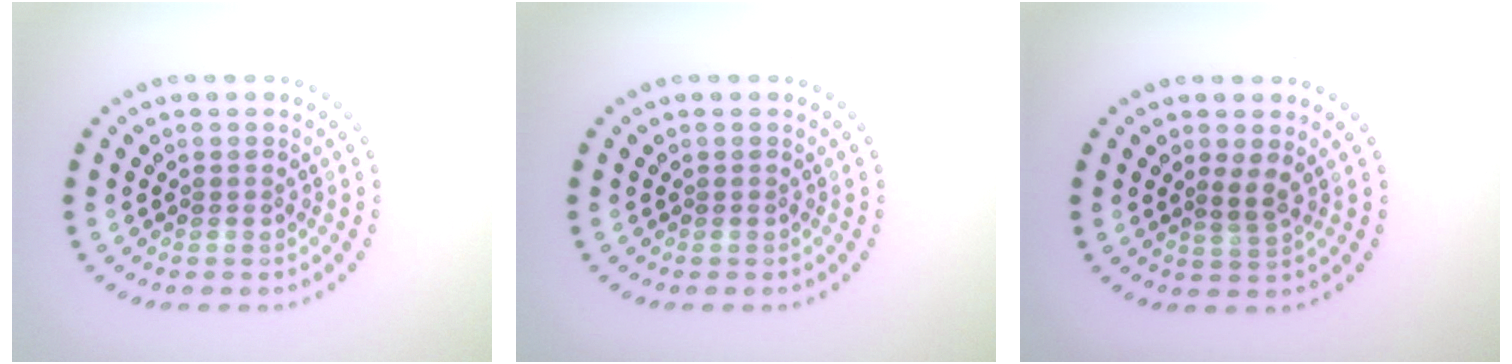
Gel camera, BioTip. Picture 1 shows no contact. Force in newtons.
{"total": 0.0}
{"total": 1.4, "press": 1.1, "slide": 0.9}